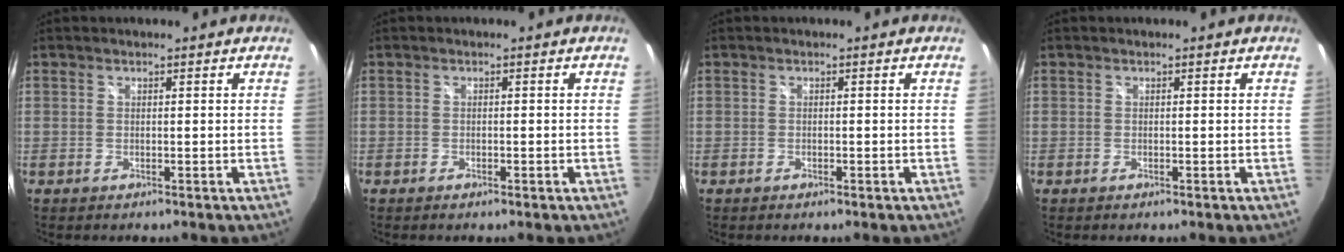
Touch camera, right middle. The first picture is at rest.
{"total": 1.0, "force": [-0.7, 0.5, 0.6], "torque": [-0.010, -0.003, -0.012]}
{"total": 0.8, "force": [-0.6, 0.3, 0.4], "torque": [-0.007, -0.003, -0.011]}
{"total": 0.0}